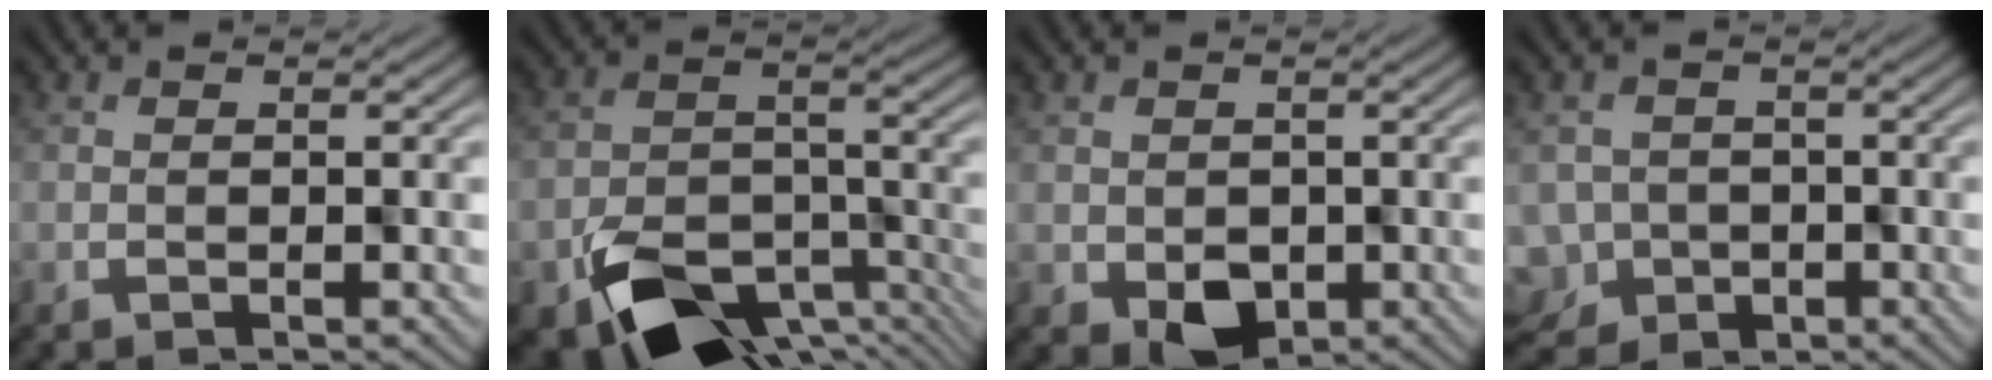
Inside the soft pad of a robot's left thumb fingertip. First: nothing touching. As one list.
[{"total": 12.0, "force": [-7.4, 6.4, 7.0], "torque": [-0.128, -0.028, -0.123]}, {"total": 3.9, "force": [-1.0, 3.2, 2.0], "torque": [-0.031, -0.017, -0.011]}, {"total": 6.4, "force": [-3.7, 5.1, 1.3], "torque": [-0.034, -0.022, -0.050]}]